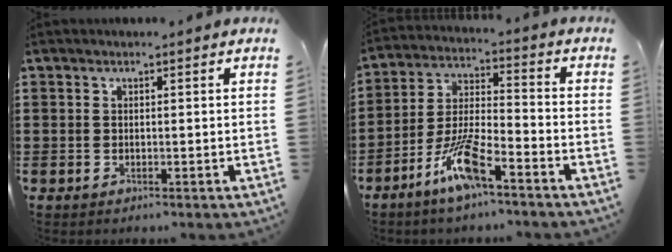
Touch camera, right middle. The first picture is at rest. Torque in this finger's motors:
{"motor_torque": [1.56, -0.58, 0.51, 0.21]}